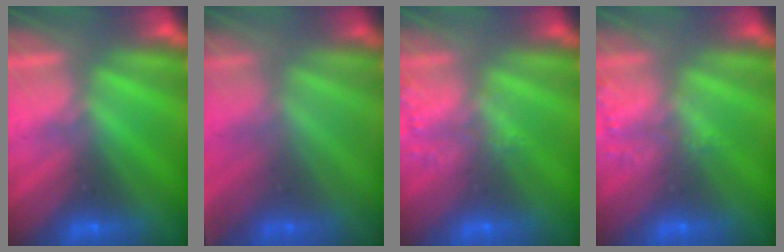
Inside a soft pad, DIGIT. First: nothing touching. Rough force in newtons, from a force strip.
{"total": 1.8}
{"total": 1.5}
{"total": 1.5}